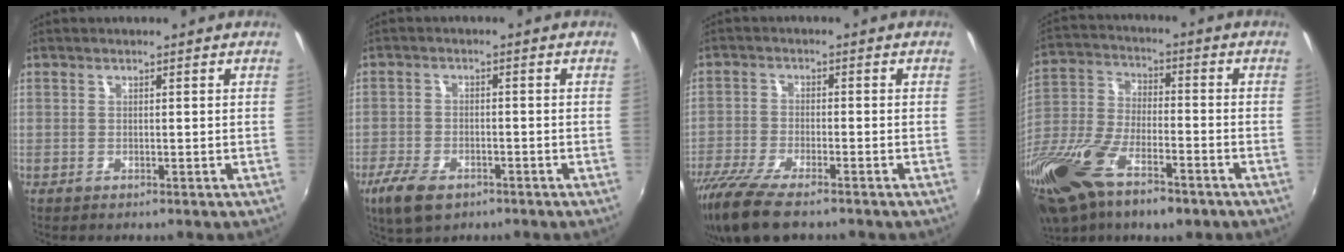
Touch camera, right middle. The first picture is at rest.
{"total": 7.9, "force": [-5.0, 4.0, 4.6], "torque": [-0.119, -0.017, -0.090]}
{"total": 11.0, "force": [-8.4, 2.7, 6.6], "torque": [-0.155, -0.040, -0.158]}
{"total": 25.5, "force": [-15.6, 11.0, 16.9], "torque": [-0.385, -0.050, -0.281]}